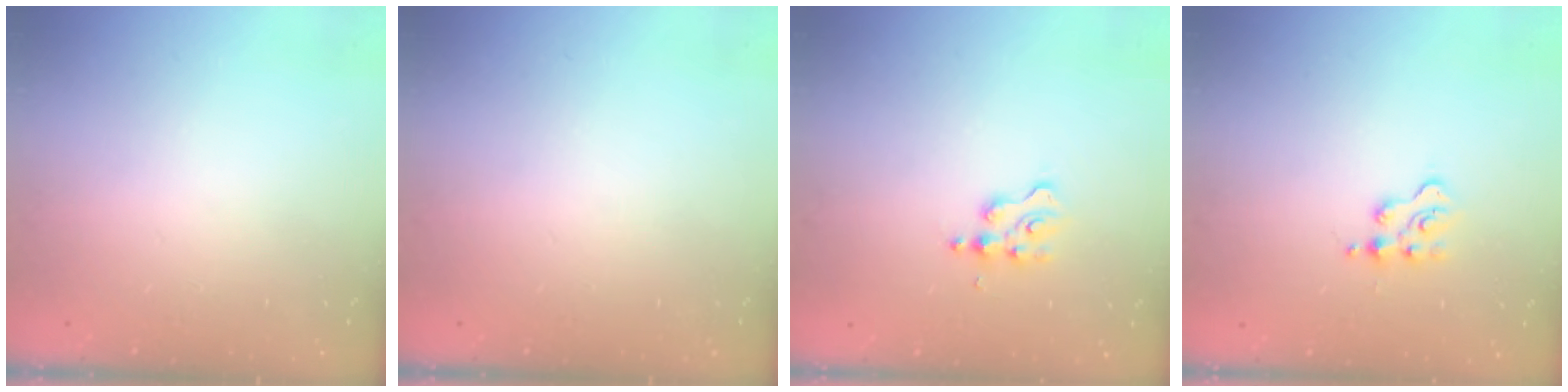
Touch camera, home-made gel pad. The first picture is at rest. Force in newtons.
{"total": 0.0}
{"total": 3.1, "press": 3.1, "slide": 0.4}
{"total": 3.2, "press": 3.2, "slide": 0.4}